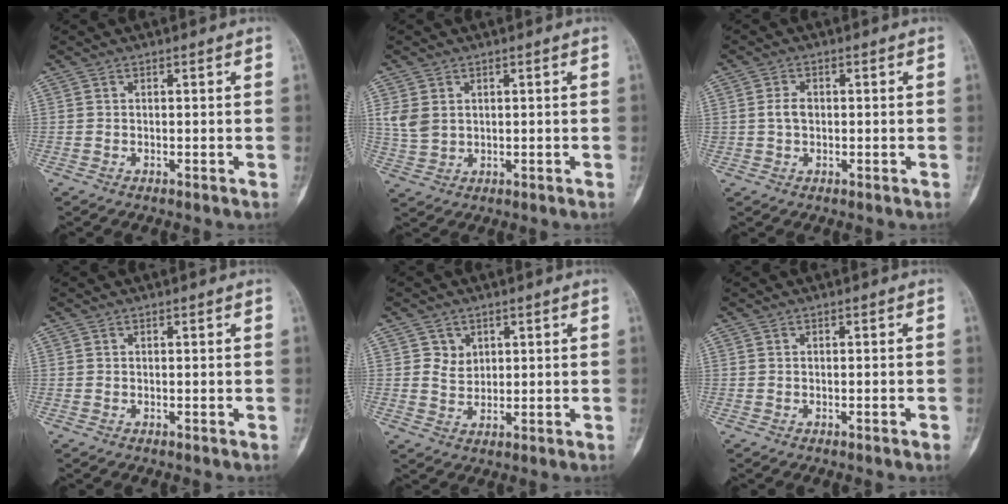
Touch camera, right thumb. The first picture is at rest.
{"total": 4.7, "force": [1.3, 3.6, 2.7], "torque": [-0.048, -0.001, 0.034]}
{"total": 2.6, "force": [0.1, 1.9, 1.8], "torque": [-0.029, 0.006, 0.001]}
{"total": 0.0}
{"total": 3.3, "force": [1.4, 2.8, 1.0], "torque": [0.000, -0.009, 0.026]}
{"total": 1.0, "force": [-0.5, 0.1, 0.8], "torque": [-0.016, 0.001, -0.005]}